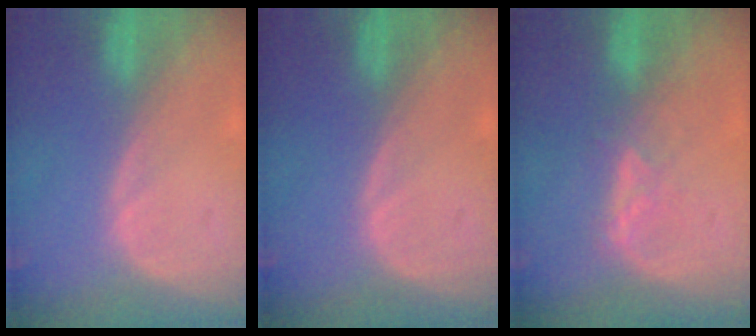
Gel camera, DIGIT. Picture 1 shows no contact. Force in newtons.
{"total": 0.0}
{"total": 2.9, "press": 2.8, "slide": 0.7}